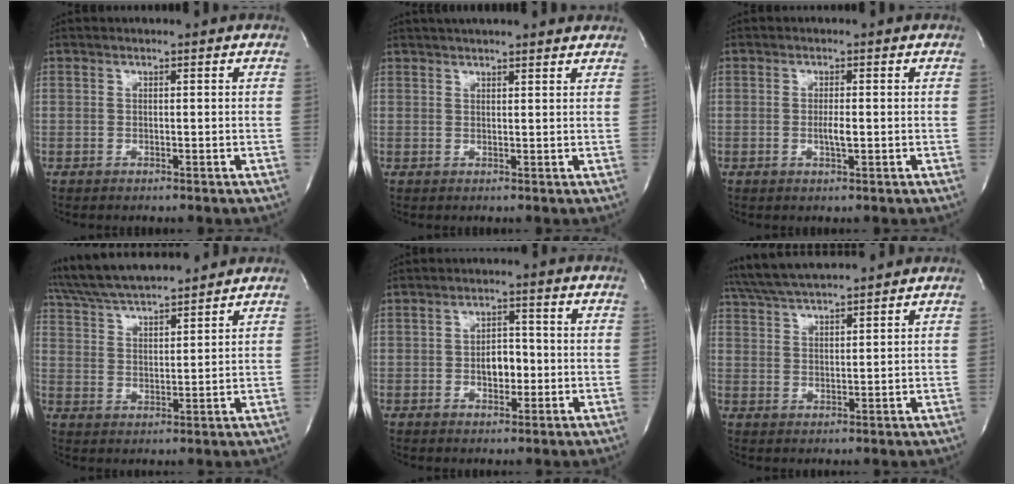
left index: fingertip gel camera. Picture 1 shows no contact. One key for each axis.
{"total": 11.1, "fx": 9.9, "fy": 1.7, "fz": 4.7, "tx": -0.067, "ty": 0.033, "tz": 0.125}
{"total": 2.3, "fx": -0.3, "fy": 0.4, "fz": 2.2, "tx": -0.045, "ty": -0.002, "tz": -0.005}
{"total": 13.2, "fx": 12.1, "fy": 1.2, "fz": 5.2, "tx": -0.101, "ty": 0.023, "tz": 0.211}
{"total": 4.5, "fx": -0.8, "fy": 2.6, "fz": 3.6, "tx": -0.055, "ty": 0.010, "tz": -0.011}
{"total": 9.9, "fx": 9.1, "fy": 0.3, "fz": 3.9, "tx": -0.076, "ty": 0.027, "tz": 0.155}